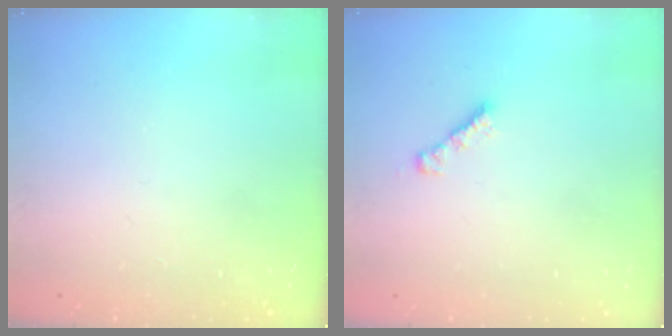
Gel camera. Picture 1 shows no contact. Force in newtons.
{"total": 2.3, "press": 2.3, "slide": 0.4}